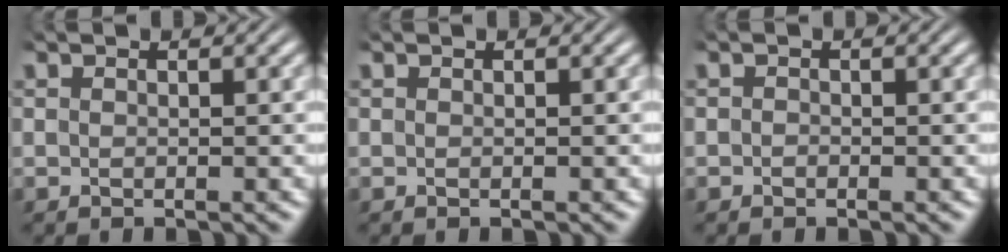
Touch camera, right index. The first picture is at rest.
{"total": 0.0}
{"total": 0.6, "force": [-0.4, 0.4, 0.0], "torque": [0.002, 0.000, -0.011]}